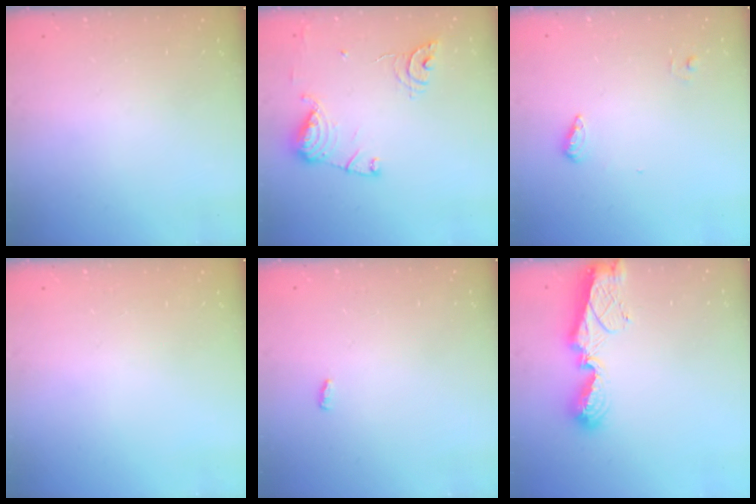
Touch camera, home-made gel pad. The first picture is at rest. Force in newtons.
{"total": 13.7, "press": 13.6, "slide": 1.5}
{"total": 5.9, "press": 5.8, "slide": 1.4}
{"total": 0.0}
{"total": 2.9, "press": 2.6, "slide": 1.3}
{"total": 10.2, "press": 10.1, "slide": 1.1}